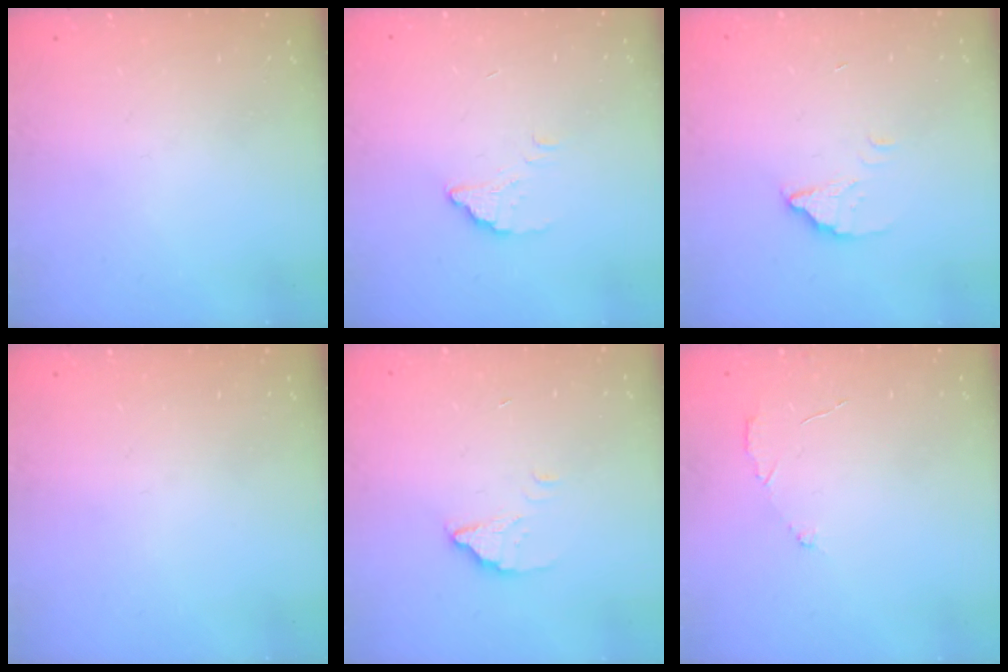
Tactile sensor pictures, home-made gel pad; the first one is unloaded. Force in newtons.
{"total": 1.5, "press": 1.5, "slide": 0.1}
{"total": 1.8, "press": 1.8, "slide": 0.1}
{"total": 0.0}
{"total": 1.8, "press": 1.8, "slide": 0.1}
{"total": 3.0, "press": 3.0, "slide": 0.3}